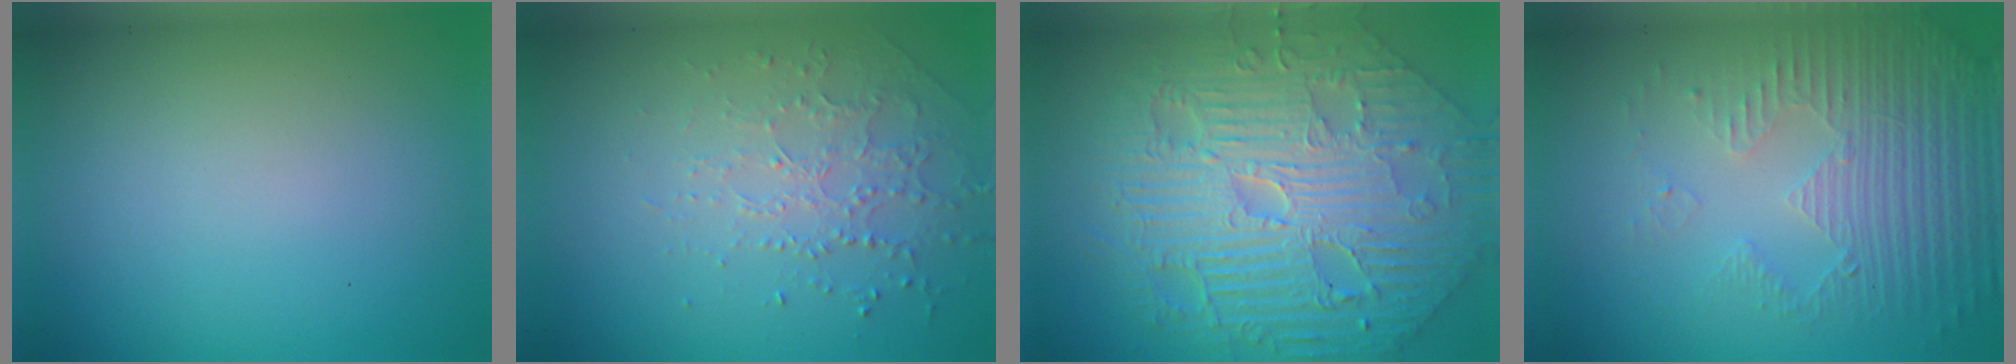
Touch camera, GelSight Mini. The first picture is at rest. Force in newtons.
{"total": 1.7, "press": 1.5, "slide": 0.8}
{"total": 11.6, "press": 7.8, "slide": 8.7}
{"total": 5.3, "press": 3.5, "slide": 4.0}